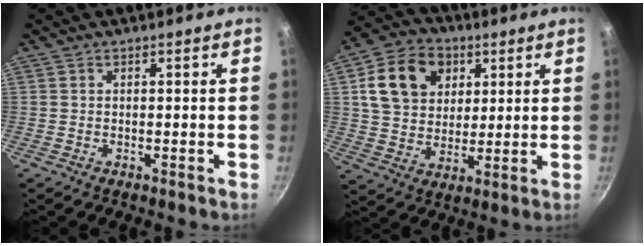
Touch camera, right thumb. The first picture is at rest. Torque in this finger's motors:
{"motor_torque": [-1.02, 1.28, 0.67, 0.37, 0.20]}